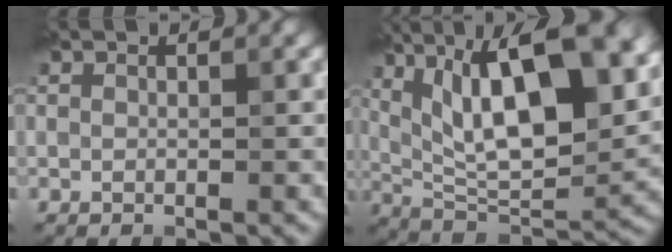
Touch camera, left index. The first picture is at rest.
{"total": 14.5, "force": [5.2, 5.3, 12.4], "torque": [-0.190, 0.009, 0.085]}